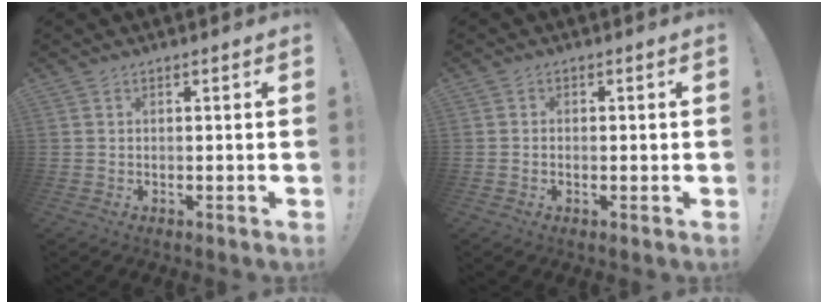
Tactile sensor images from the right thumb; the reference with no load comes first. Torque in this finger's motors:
{"motor_torque": [0.16, -0.31, -0.13, 0.55, -0.06]}